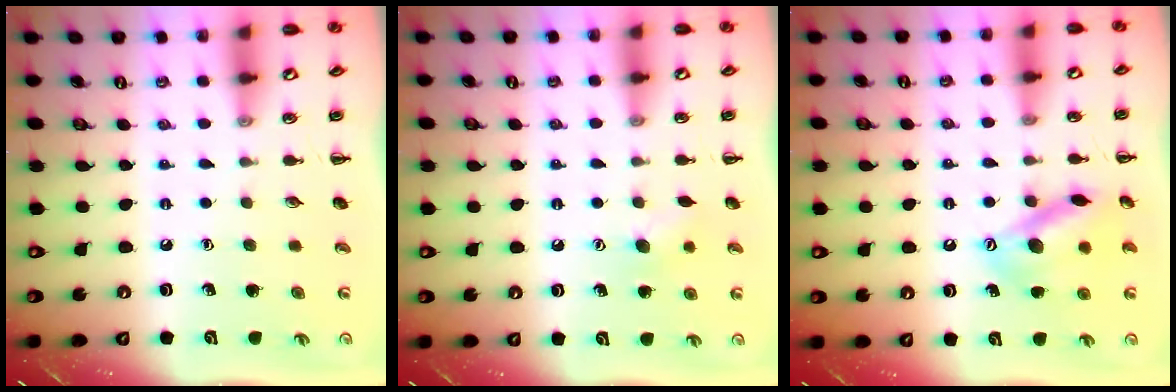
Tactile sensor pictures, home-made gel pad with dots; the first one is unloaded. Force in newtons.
{"total": 7.2, "press": 7.1, "slide": 1.4}
{"total": 14.0, "press": 13.7, "slide": 3.0}